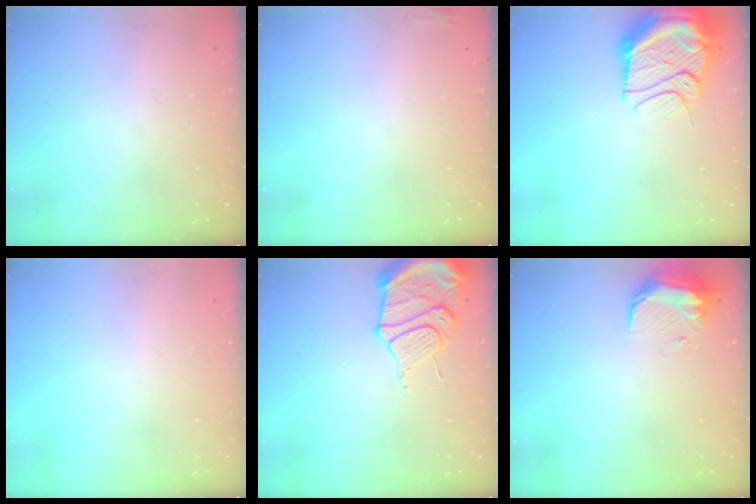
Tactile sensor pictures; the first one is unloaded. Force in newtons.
{"total": 3.1, "press": 3.0, "slide": 0.8}
{"total": 17.9, "press": 16.5, "slide": 6.9}
{"total": 0.0}
{"total": 13.5, "press": 13.4, "slide": 1.0}
{"total": 9.3, "press": 9.3, "slide": 0.7}